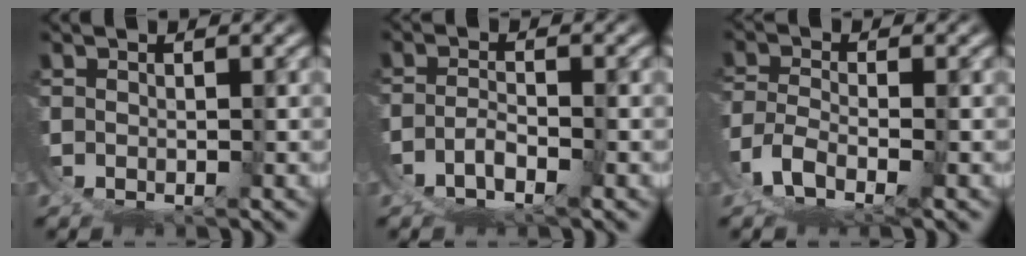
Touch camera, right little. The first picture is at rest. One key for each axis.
{"total": 2.8, "fx": -2.4, "fy": 0.0, "fz": 1.6, "tx": -0.018, "ty": -0.001, "tz": -0.041}
{"total": 3.9, "fx": -2.2, "fy": 0.7, "fz": 3.2, "tx": -0.067, "ty": -0.021, "tz": -0.029}